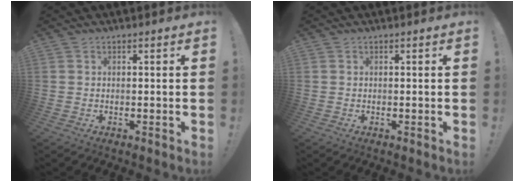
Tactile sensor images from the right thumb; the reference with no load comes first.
{"total": 0.0}